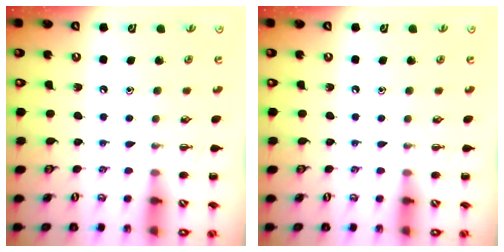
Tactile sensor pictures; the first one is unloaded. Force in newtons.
{"total": 0.0}